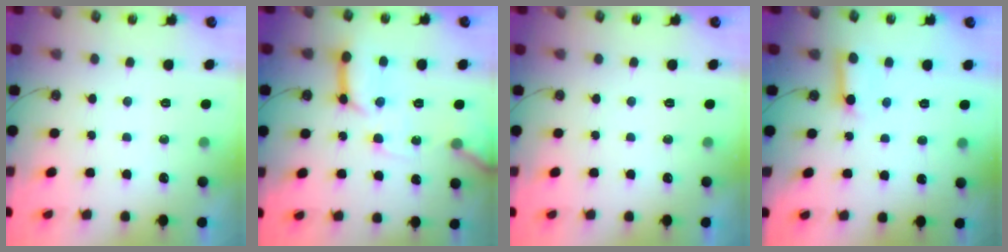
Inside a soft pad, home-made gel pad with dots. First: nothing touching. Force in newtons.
{"total": 13.6, "press": 13.5, "slide": 1.3}
{"total": 0.0}
{"total": 6.8, "press": 6.8, "slide": 0.7}